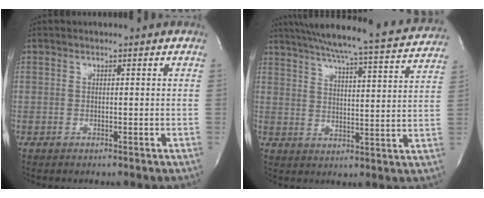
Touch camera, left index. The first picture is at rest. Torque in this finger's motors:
{"motor_torque": [0.23, -0.73, 0.36, 0.06]}